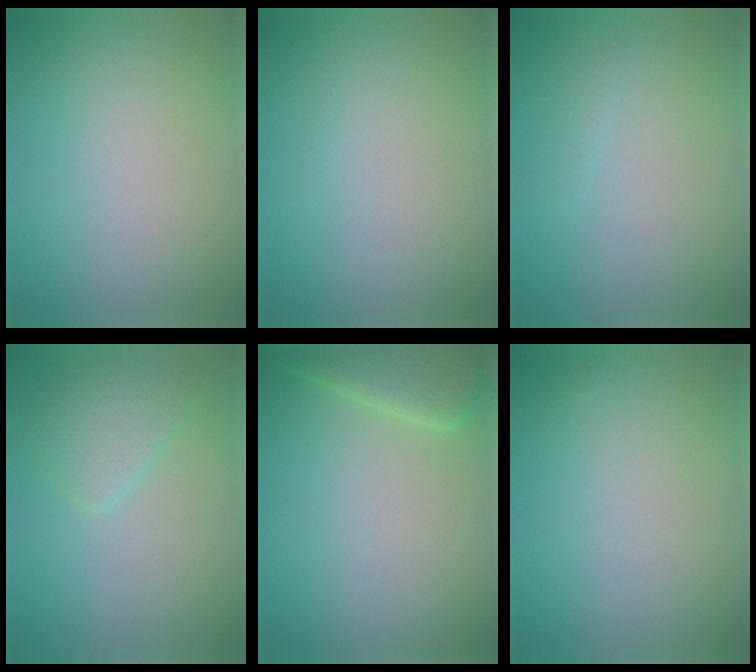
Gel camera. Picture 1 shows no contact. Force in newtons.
{"total": 0.0}
{"total": 0.6, "press": 0.6, "slide": 0.0}
{"total": 2.5, "press": 2.5, "slide": 0.1}
{"total": 4.2, "press": 4.2, "slide": 0.3}
{"total": 0.0}